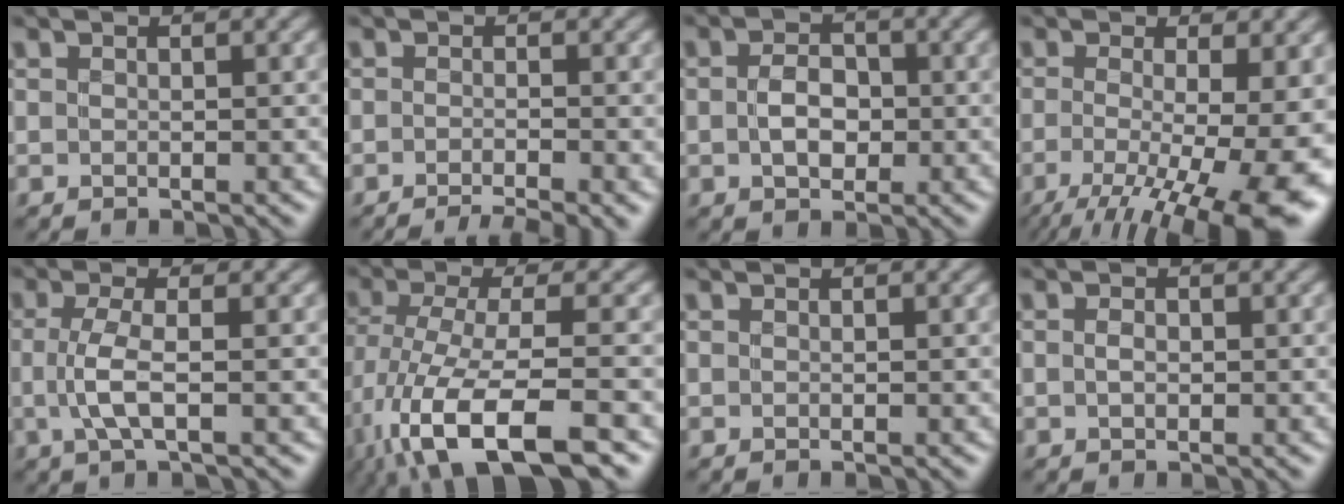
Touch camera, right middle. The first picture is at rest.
{"total": 3.6, "force": [-1.7, 0.9, 3.1], "torque": [-0.028, -0.008, -0.029]}
{"total": 3.0, "force": [-0.5, 2.1, 2.1], "torque": [-0.044, -0.004, -0.009]}
{"total": 14.4, "force": [-4.1, 4.8, 12.9], "torque": [-0.169, -0.030, -0.049]}
{"total": 3.1, "force": [-0.6, 0.8, 2.9], "torque": [-0.066, -0.004, -0.011]}
{"total": 11.0, "force": [-6.1, 3.4, 8.5], "torque": [-0.169, -0.017, -0.112]}
{"total": 0.0}
{"total": 0.9, "force": [-0.3, 0.7, 0.6], "torque": [-0.015, -0.003, -0.003]}